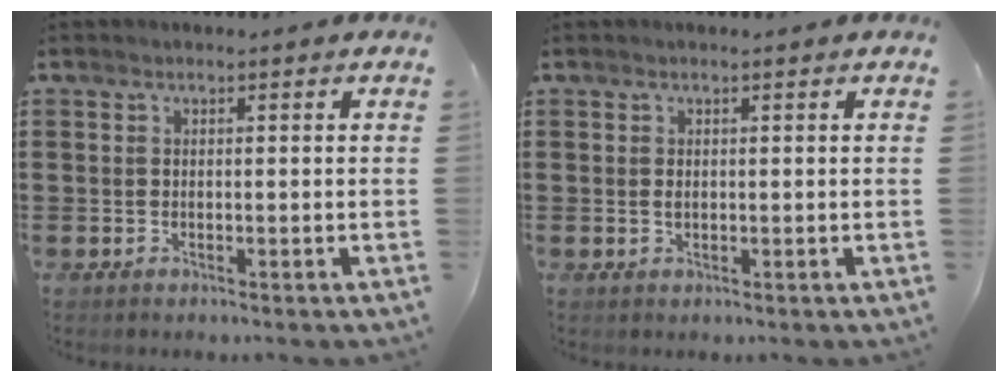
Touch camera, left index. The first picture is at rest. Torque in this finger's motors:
{"motor_torque": [0.31, 0.27, 0.03, 0.00]}